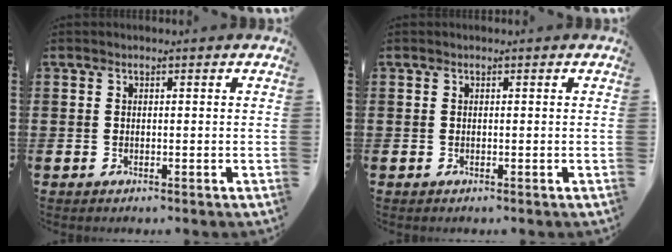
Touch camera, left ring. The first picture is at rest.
{"total": 0.0}